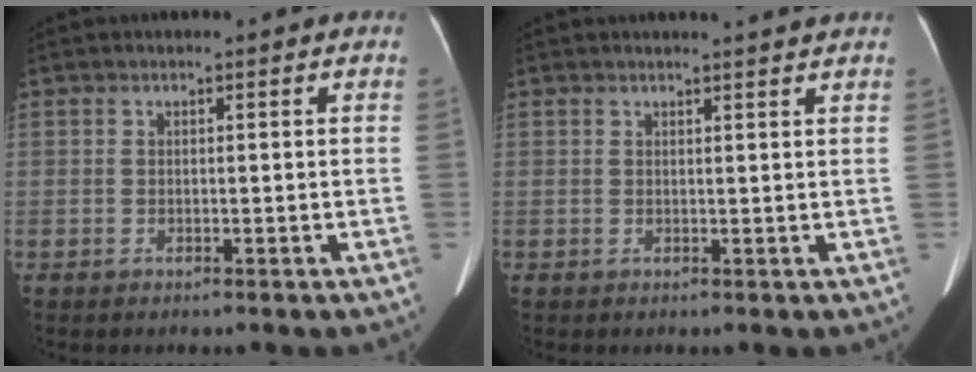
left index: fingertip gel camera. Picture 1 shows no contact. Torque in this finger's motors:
{"motor_torque": [-0.08, -0.54, -0.03, 0.00]}